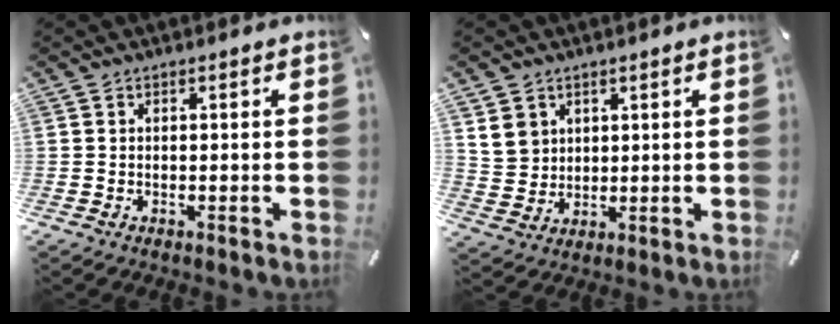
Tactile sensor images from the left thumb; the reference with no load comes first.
{"total": 6.6, "force": [2.8, 5.8, 1.1], "torque": [-0.025, -0.002, 0.055]}